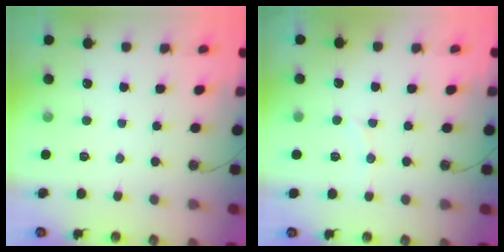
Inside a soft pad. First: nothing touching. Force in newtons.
{"total": 4.0, "press": 3.9, "slide": 1.1}